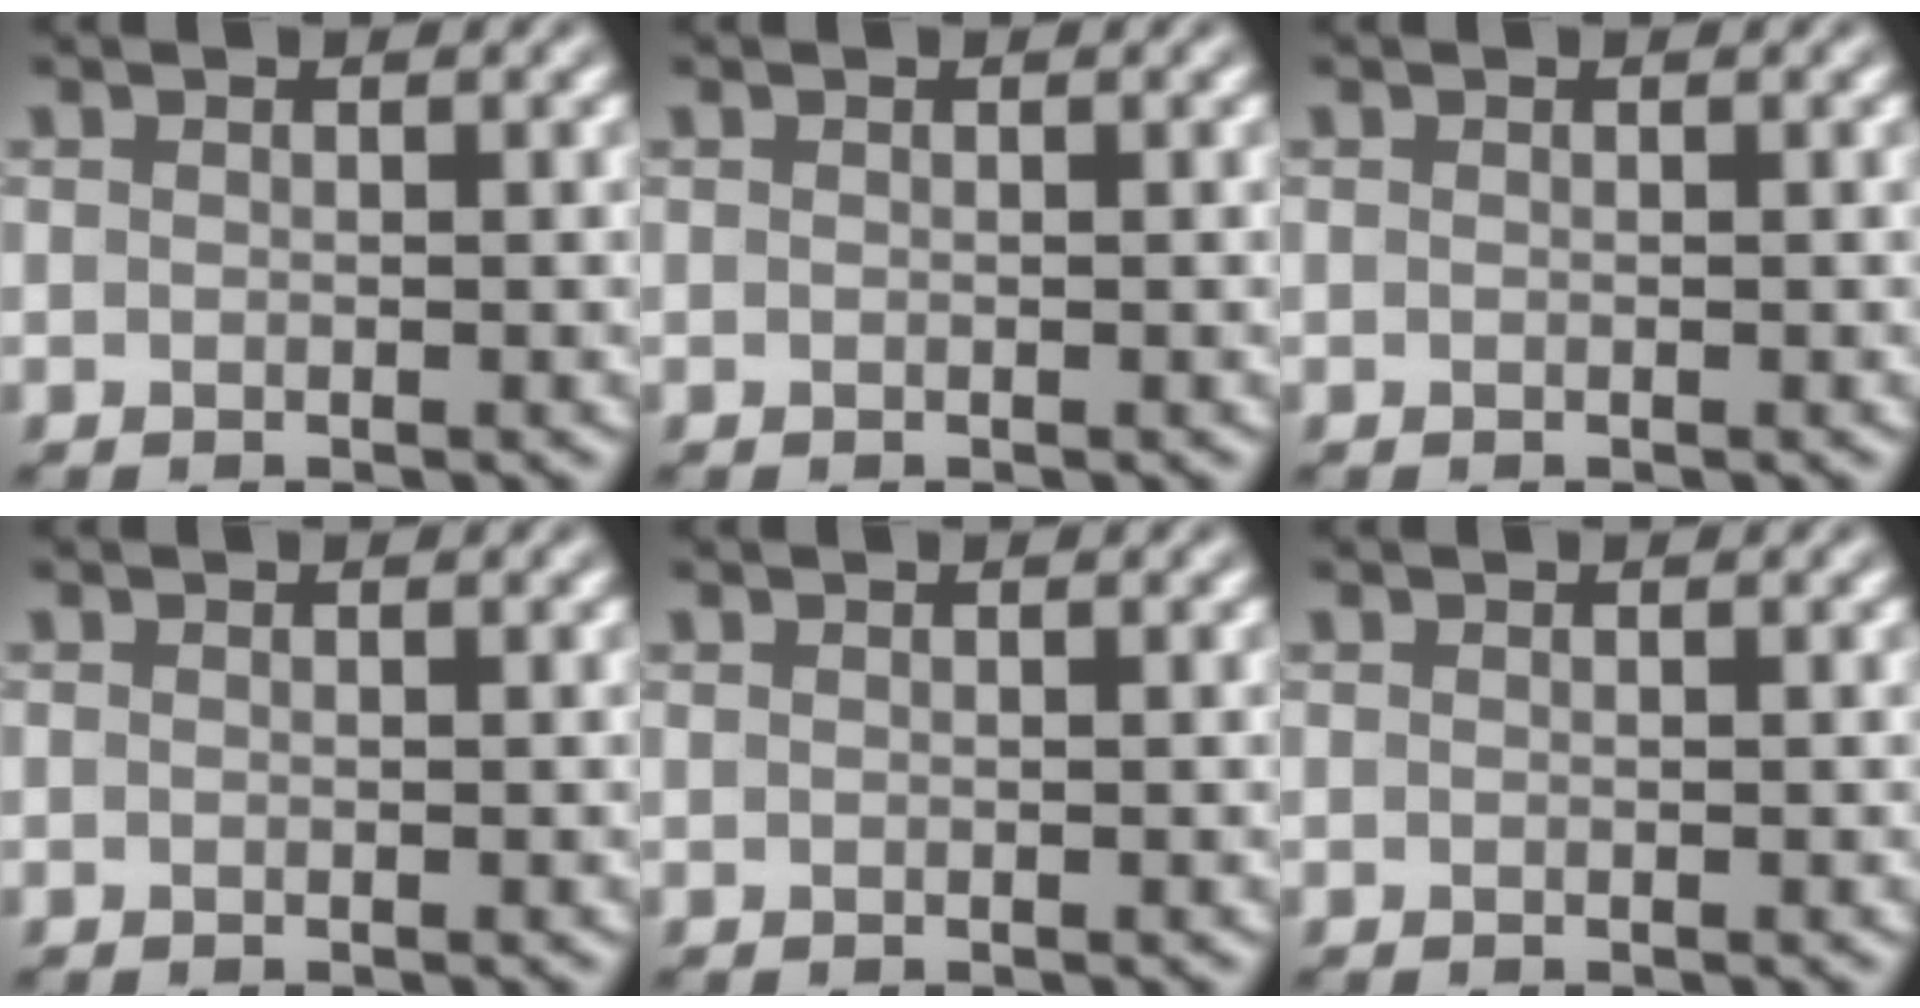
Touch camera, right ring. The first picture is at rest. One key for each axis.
{"total": 0.0}
{"total": 0.0}
{"total": 0.0}
{"total": 0.0}
{"total": 0.0}